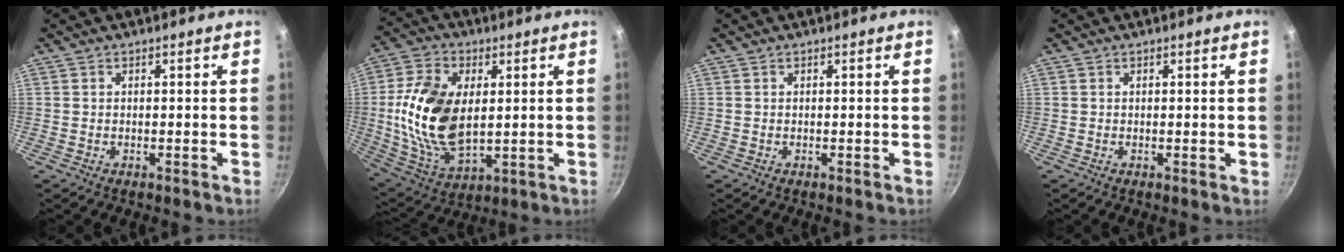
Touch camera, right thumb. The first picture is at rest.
{"total": 18.5, "force": [1.7, 10.9, 14.9], "torque": [-0.276, -0.004, 0.038]}
{"total": 0.0}
{"total": 0.0}